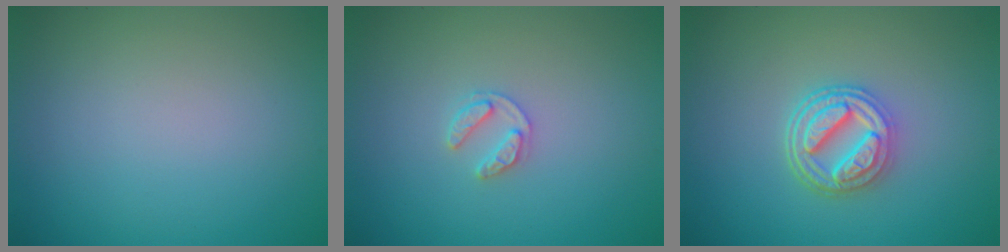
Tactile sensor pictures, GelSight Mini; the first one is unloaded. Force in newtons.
{"total": 1.6, "press": 1.6, "slide": 0.3}
{"total": 4.6, "press": 3.7, "slide": 2.7}